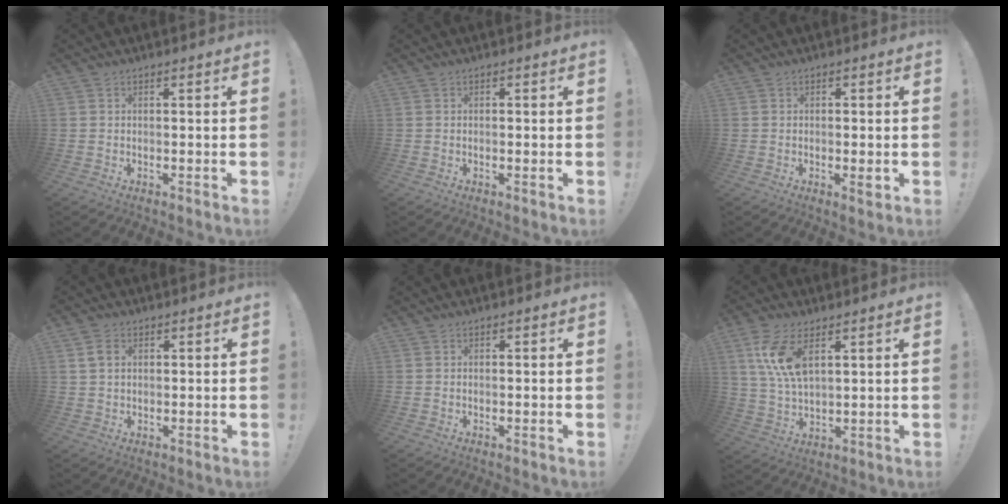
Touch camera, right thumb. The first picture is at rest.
{"total": 0.8, "force": [-0.4, 0.3, 0.6], "torque": [-0.015, 0.003, -0.005]}
{"total": 2.4, "force": [-0.6, 0.5, 2.2], "torque": [-0.029, 0.000, -0.011]}
{"total": 3.5, "force": [1.4, 2.2, 2.3], "torque": [-0.040, 0.001, 0.027]}
{"total": 0.0}
{"total": 10.6, "force": [5.2, 4.6, 8.1], "torque": [-0.166, -0.023, 0.092]}